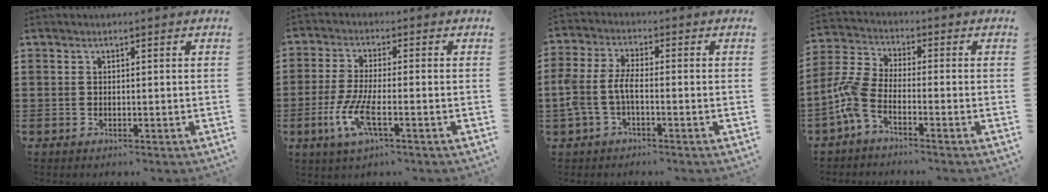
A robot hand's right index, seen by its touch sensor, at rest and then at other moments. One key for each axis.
{"total": 6.7, "fx": -2.7, "fy": 1.6, "fz": 5.9, "tx": -0.139, "ty": -0.018, "tz": -0.055}
{"total": 4.6, "fx": -1.5, "fy": 2.0, "fz": 3.8, "tx": -0.106, "ty": -0.006, "tz": -0.037}
{"total": 5.7, "fx": -3.4, "fy": 2.0, "fz": 4.2, "tx": -0.128, "ty": -0.017, "tz": -0.075}